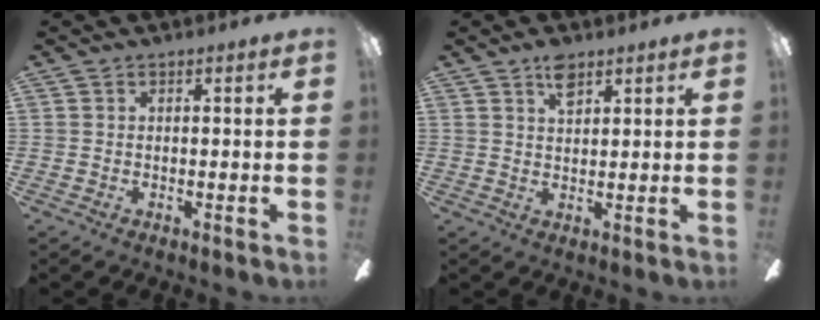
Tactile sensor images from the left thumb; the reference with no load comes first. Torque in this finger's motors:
{"motor_torque": [0.15, -0.05, 0.34, -0.34, 0.03]}